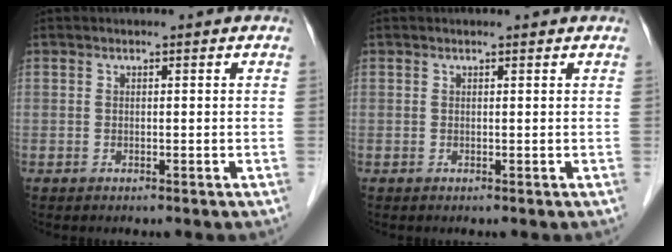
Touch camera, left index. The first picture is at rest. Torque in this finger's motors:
{"motor_torque": [0.19, -0.08, 0.01, -0.01]}